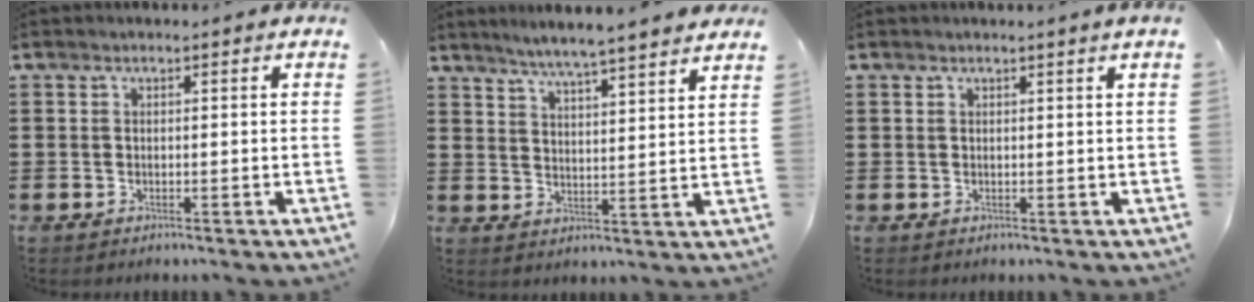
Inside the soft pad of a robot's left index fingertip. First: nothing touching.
{"total": 4.7, "force": [4.4, -1.0, 1.2], "torque": [-0.040, -0.027, 0.075]}
{"total": 0.9, "force": [0.7, -0.3, 0.5], "torque": [-0.008, -0.004, 0.014]}